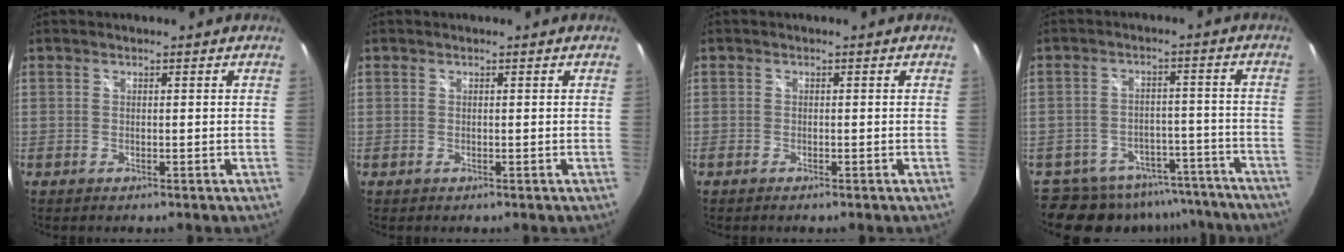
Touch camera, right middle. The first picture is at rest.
{"total": 0.0}
{"total": 0.8, "force": [-0.7, 0.2, 0.3], "torque": [-0.008, -0.003, -0.015]}
{"total": 15.6, "force": [-13.4, 7.3, 3.2], "torque": [-0.074, 0.029, -0.172]}